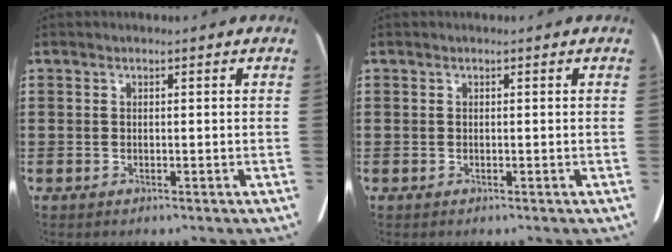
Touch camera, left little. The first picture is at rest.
{"total": 0.0}